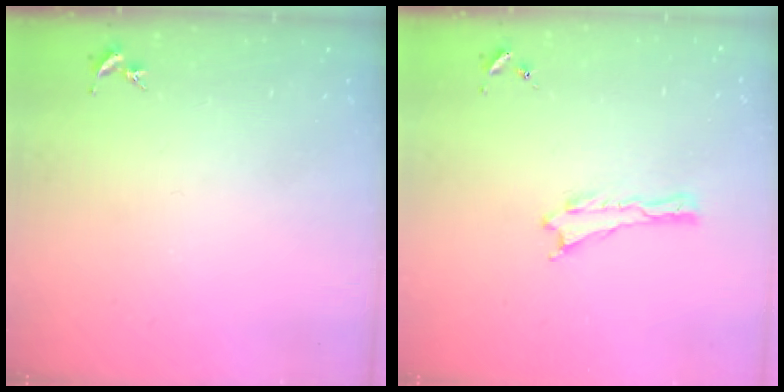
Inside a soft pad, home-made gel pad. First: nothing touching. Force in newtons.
{"total": 0.0}